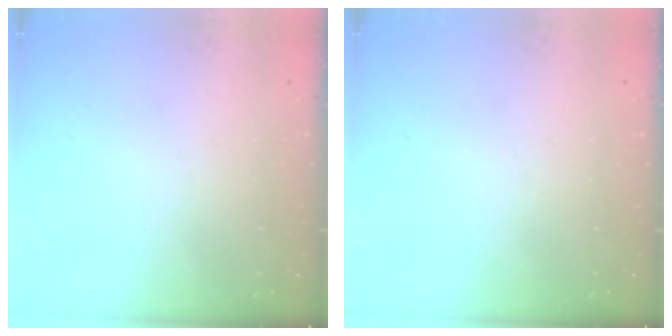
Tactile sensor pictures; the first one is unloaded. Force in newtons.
{"total": 0.0}